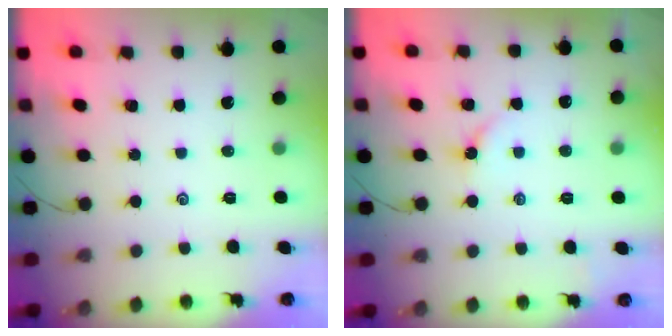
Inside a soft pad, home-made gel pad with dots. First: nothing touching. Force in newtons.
{"total": 3.4, "press": 3.3, "slide": 0.7}